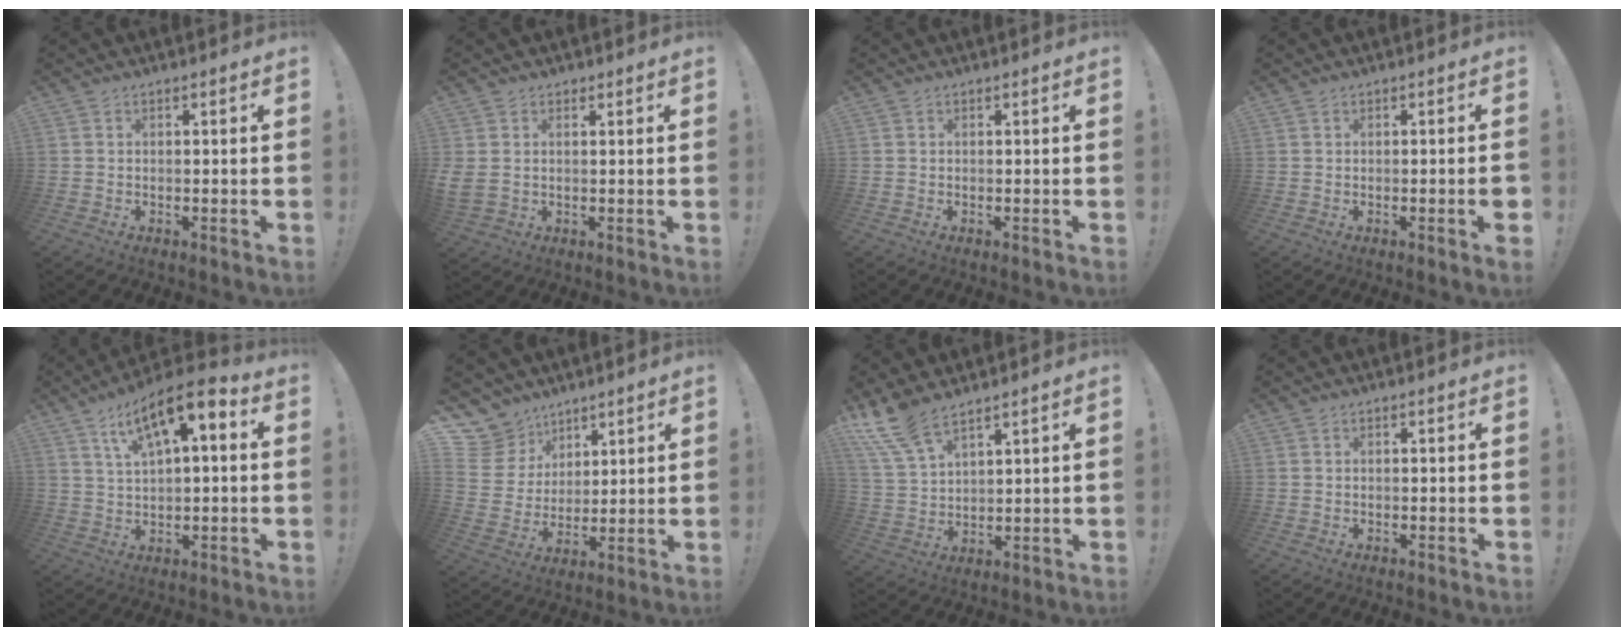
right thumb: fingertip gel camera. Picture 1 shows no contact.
{"total": 3.9, "force": [1.4, 3.2, 1.8], "torque": [-0.036, -0.004, 0.029]}
{"total": 0.0}
{"total": 2.7, "force": [-0.8, 0.0, 2.6], "torque": [-0.034, -0.006, -0.012]}
{"total": 11.8, "force": [5.6, 4.0, 9.5], "torque": [-0.157, -0.024, 0.096]}
{"total": 10.2, "force": [6.9, 7.3, 1.5], "torque": [-0.037, -0.057, 0.142]}
{"total": 8.7, "force": [7.2, 2.5, 4.2], "torque": [-0.093, -0.035, 0.141]}
{"total": 0.0}